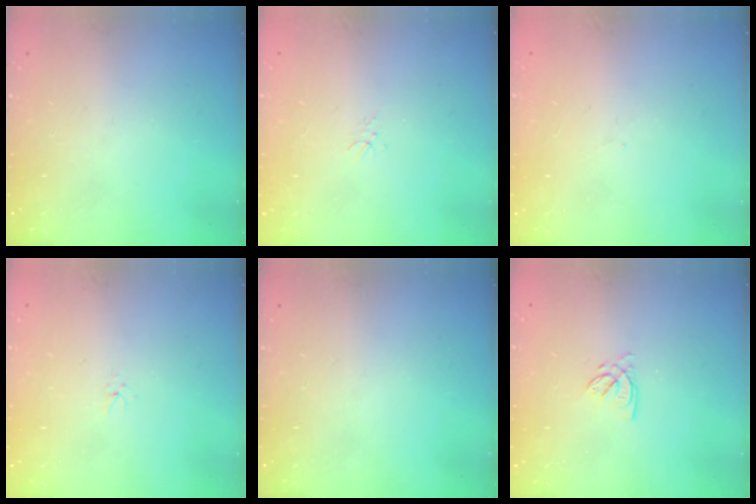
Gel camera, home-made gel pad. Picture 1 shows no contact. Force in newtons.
{"total": 1.2, "press": 1.1, "slide": 0.3}
{"total": 0.0}
{"total": 1.6, "press": 1.6, "slide": 0.2}
{"total": 0.0}
{"total": 2.2, "press": 2.2, "slide": 0.3}